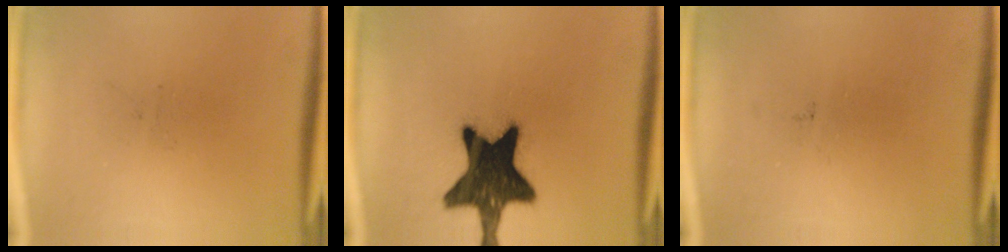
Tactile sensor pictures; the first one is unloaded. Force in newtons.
{"total": 17.6}
{"total": 0.0}